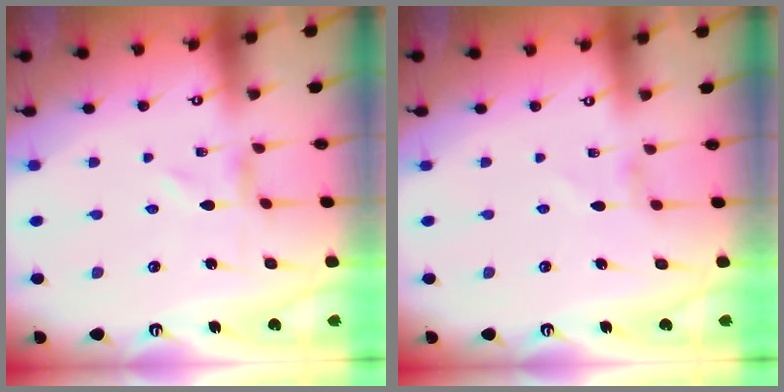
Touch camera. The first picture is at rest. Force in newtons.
{"total": 0.0}